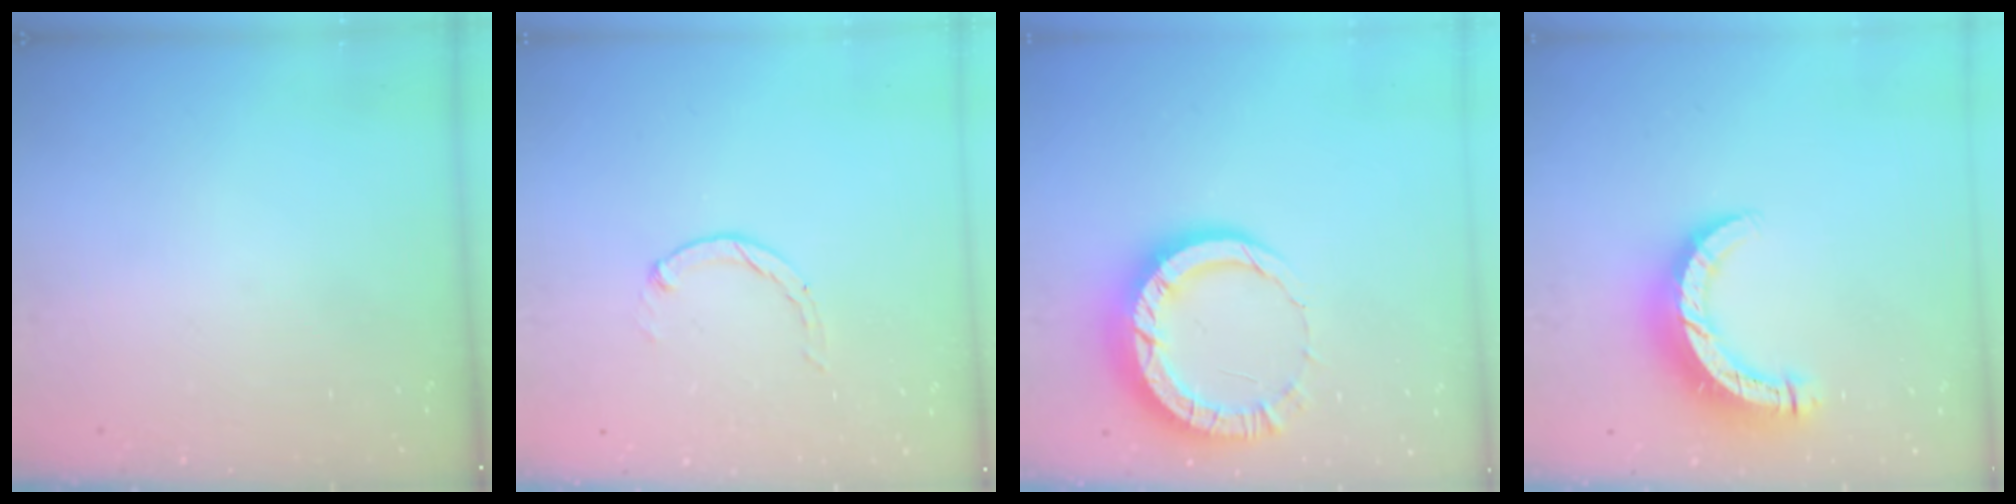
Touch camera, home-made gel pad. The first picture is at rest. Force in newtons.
{"total": 0.8, "press": 0.7, "slide": 0.2}
{"total": 10.4, "press": 10.4, "slide": 1.0}
{"total": 10.6, "press": 10.5, "slide": 1.2}